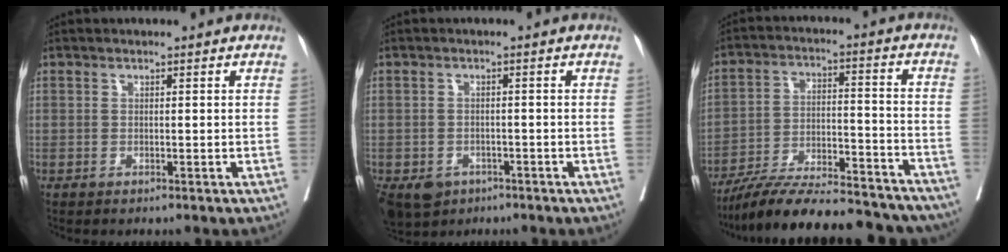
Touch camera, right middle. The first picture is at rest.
{"total": 8.3, "force": [-4.7, 6.2, 3.0], "torque": [-0.073, -0.008, -0.066]}
{"total": 24.9, "force": [-22.2, 4.8, 10.2], "torque": [-0.139, -0.003, -0.326]}